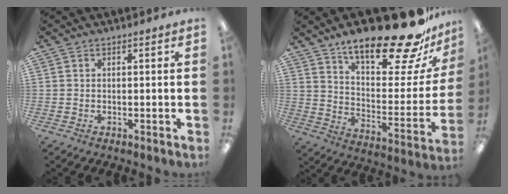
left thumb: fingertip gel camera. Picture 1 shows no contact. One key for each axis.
{"total": 23.9, "fx": 18.1, "fy": 7.0, "fz": 14.0, "tx": -0.201, "ty": -0.129, "tz": 0.298}